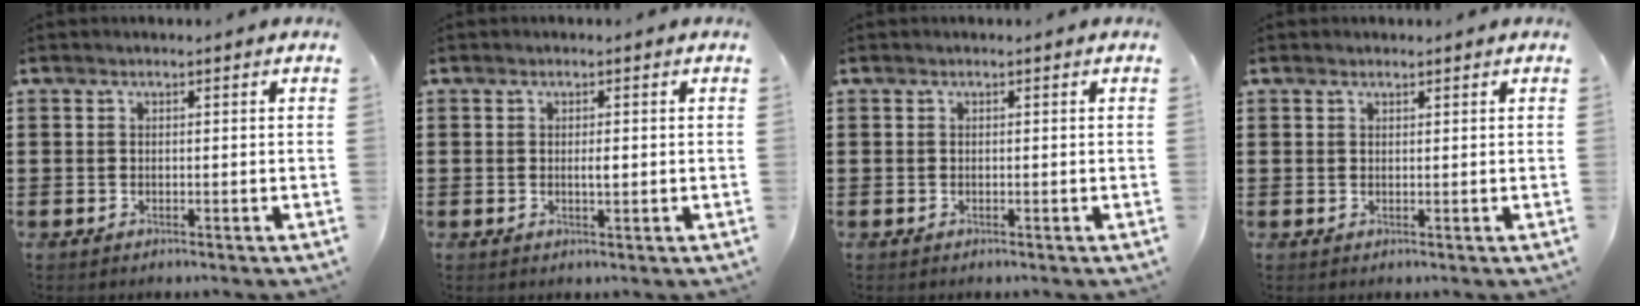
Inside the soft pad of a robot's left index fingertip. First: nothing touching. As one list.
[{"total": 1.5, "force": [0.1, 0.3, 1.4], "torque": [-0.028, -0.002, 0.002]}, {"total": 0.0}, {"total": 0.8, "force": [0.7, 0.3, 0.2], "torque": [-0.005, 0.002, 0.014]}]